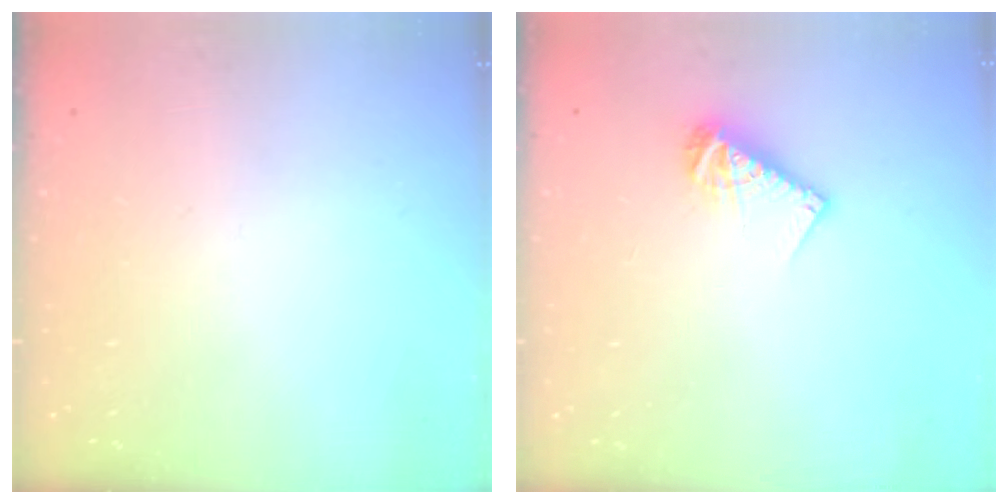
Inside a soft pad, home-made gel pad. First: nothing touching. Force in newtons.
{"total": 8.2, "press": 8.2, "slide": 0.7}